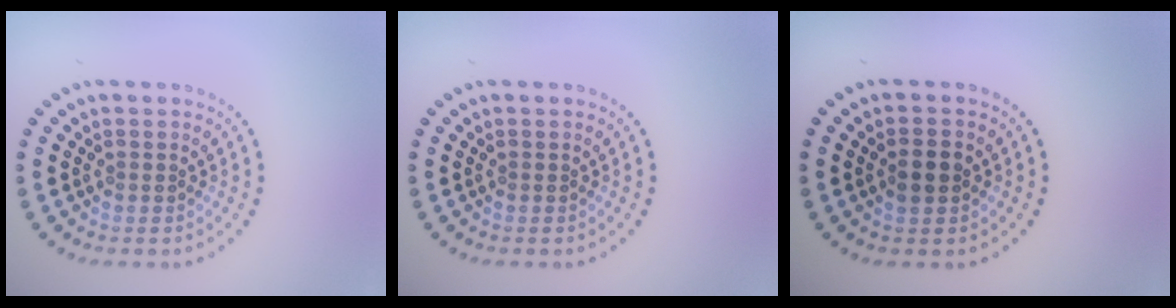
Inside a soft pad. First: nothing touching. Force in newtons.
{"total": 0.0}
{"total": 2.2, "press": 2.2, "slide": 0.1}